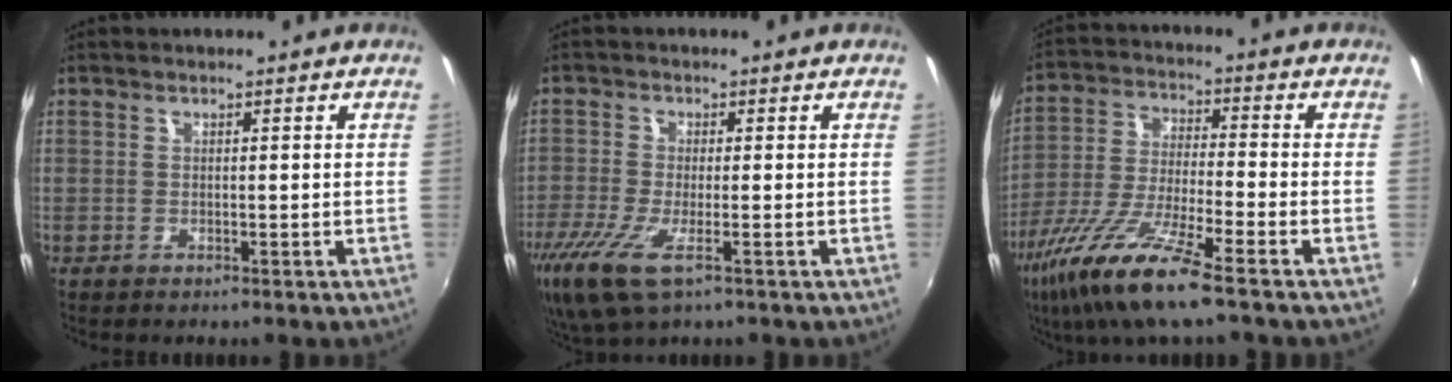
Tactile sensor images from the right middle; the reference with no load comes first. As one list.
[{"total": 8.3, "force": [-4.6, 2.3, 6.5], "torque": [-0.153, -0.033, -0.085]}, {"total": 14.3, "force": [-9.2, 1.4, 10.8], "torque": [-0.228, -0.032, -0.178]}]